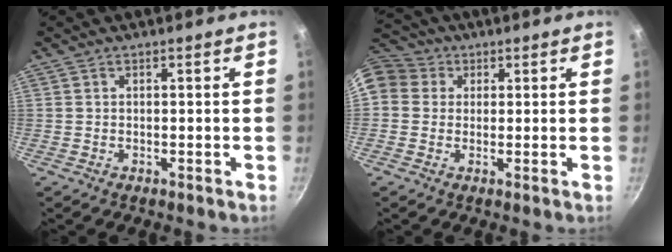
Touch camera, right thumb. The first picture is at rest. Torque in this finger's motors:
{"motor_torque": [1.95, 2.07, 1.53, 0.31, 0.47]}